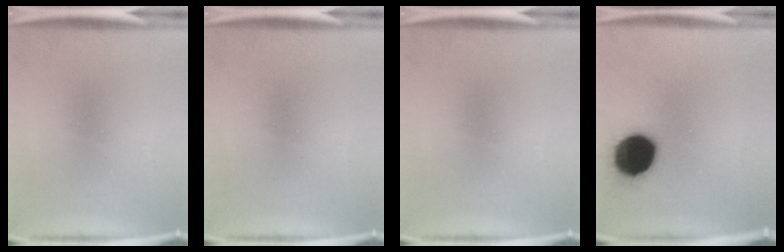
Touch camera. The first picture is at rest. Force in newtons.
{"total": 0.0}
{"total": 0.0}
{"total": 17.4}